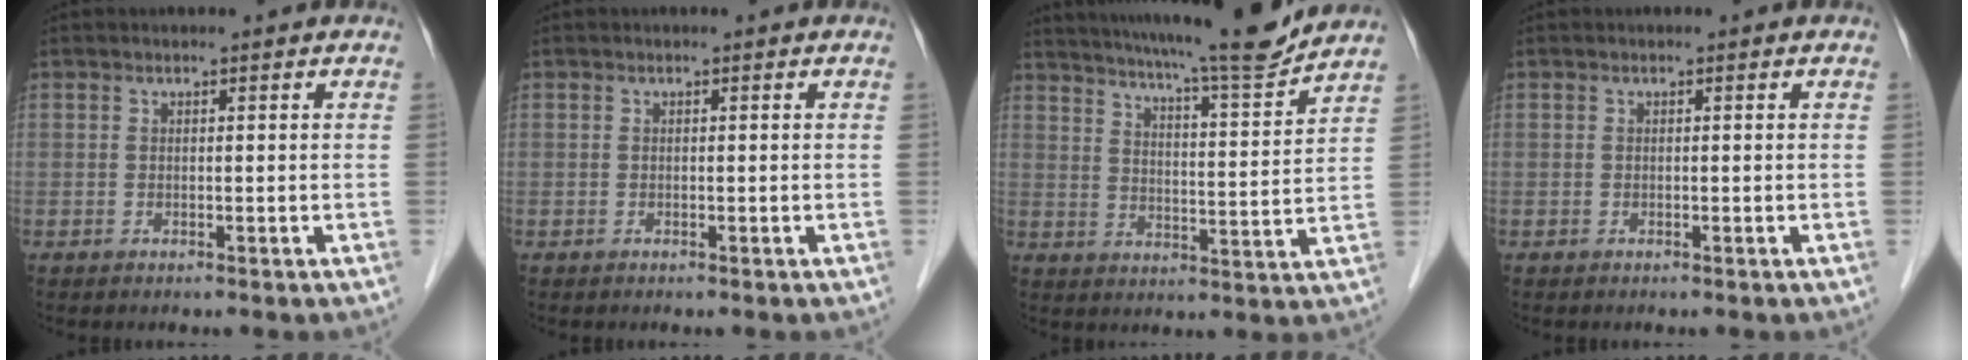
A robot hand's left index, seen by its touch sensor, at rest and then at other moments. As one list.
[{"total": 0.0}, {"total": 16.2, "force": [14.6, -0.2, 7.0], "torque": [-0.114, -0.021, 0.206]}, {"total": 0.0}]